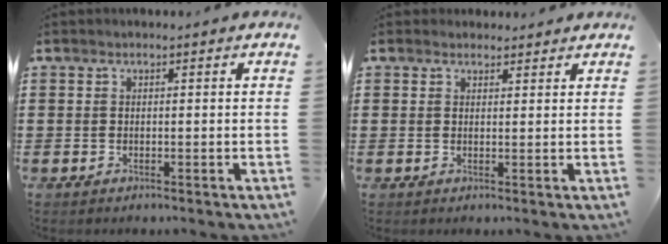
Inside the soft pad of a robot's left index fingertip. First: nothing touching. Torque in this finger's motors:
{"motor_torque": [0.27, -0.58, -0.04, 0.02]}